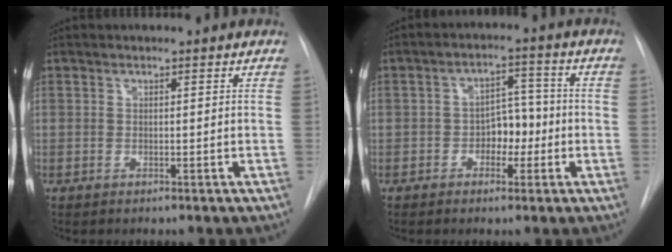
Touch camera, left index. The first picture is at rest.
{"total": 5.5, "force": [-2.3, 3.2, 3.8], "torque": [-0.054, 0.012, -0.035]}